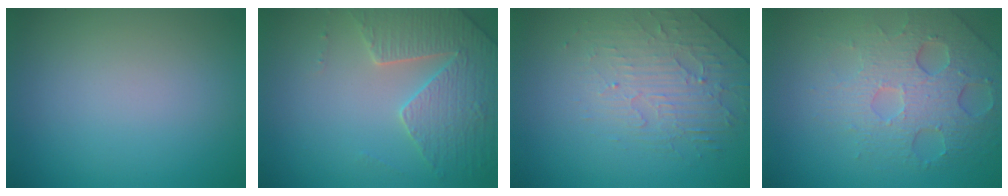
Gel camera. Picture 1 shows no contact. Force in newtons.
{"total": 4.3, "press": 4.1, "slide": 1.1}
{"total": 2.5, "press": 1.8, "slide": 1.6}
{"total": 5.8, "press": 4.5, "slide": 3.7}